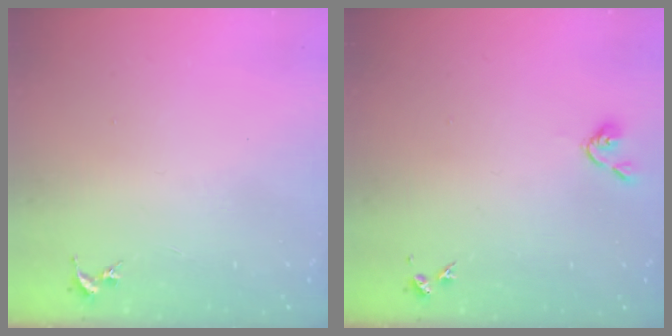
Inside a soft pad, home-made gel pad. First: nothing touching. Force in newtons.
{"total": 3.7, "press": 3.6, "slide": 0.7}